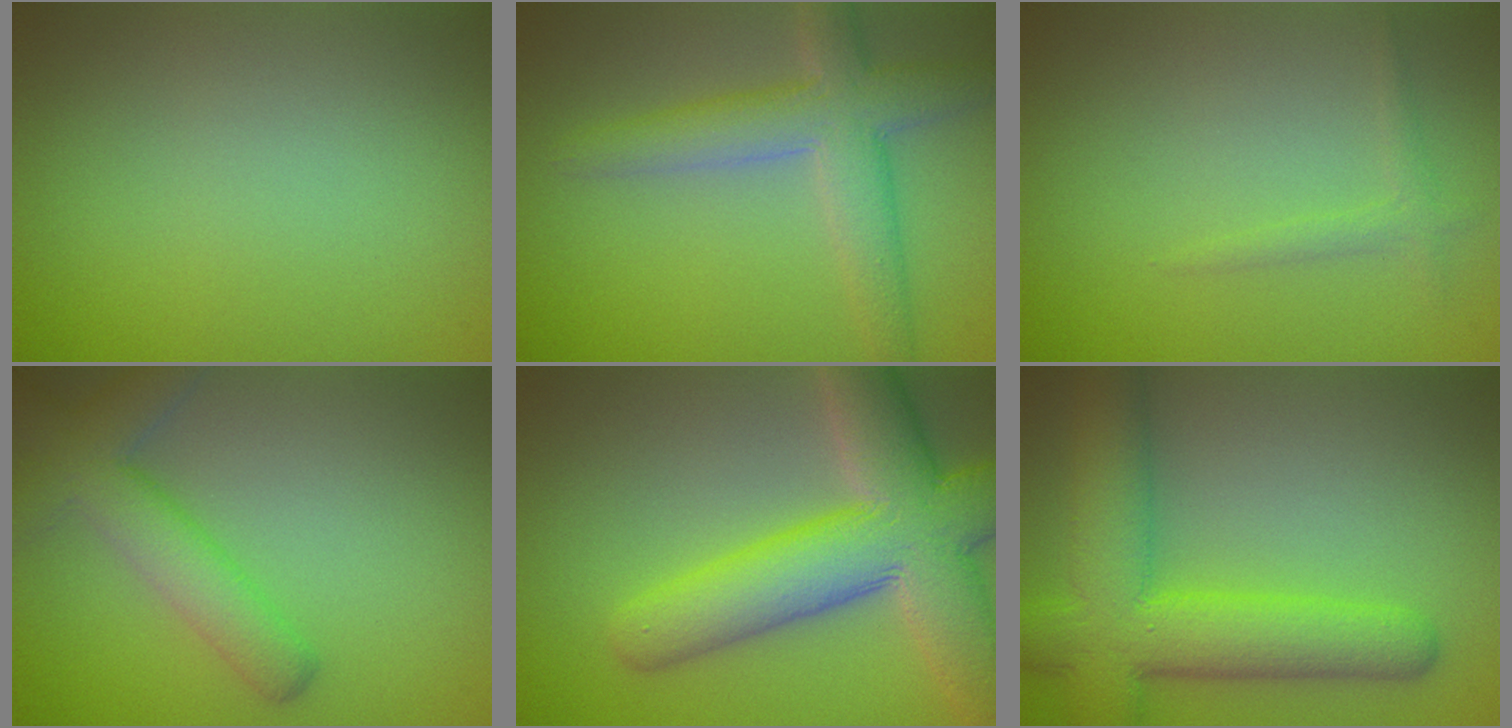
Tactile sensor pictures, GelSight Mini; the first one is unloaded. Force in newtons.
{"total": 5.2, "press": 5.2, "slide": 0.3}
{"total": 1.1, "press": 1.1, "slide": 0.1}
{"total": 4.8, "press": 4.8, "slide": 0.3}
{"total": 10.3, "press": 10.3, "slide": 0.7}
{"total": 8.9, "press": 8.9, "slide": 0.4}